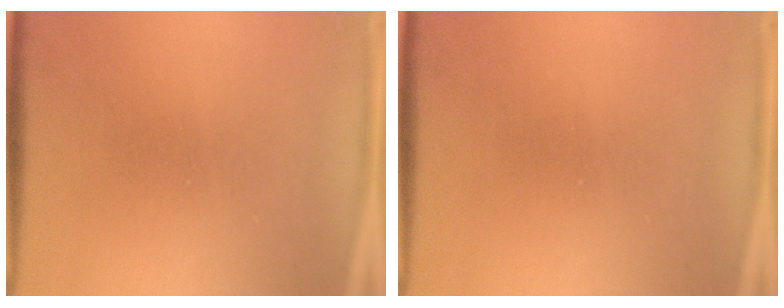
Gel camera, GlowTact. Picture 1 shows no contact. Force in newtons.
{"total": 0.0}